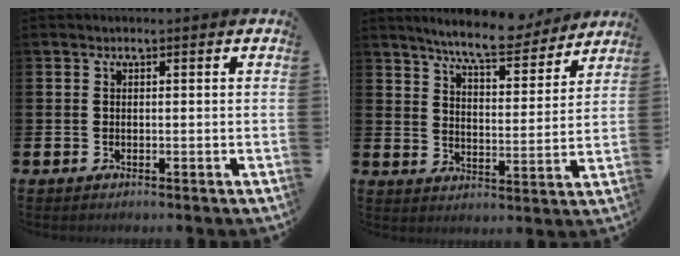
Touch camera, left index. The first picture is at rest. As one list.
[{"total": 8.4, "force": [7.8, 1.1, 2.9], "torque": [-0.071, -0.043, 0.138]}]